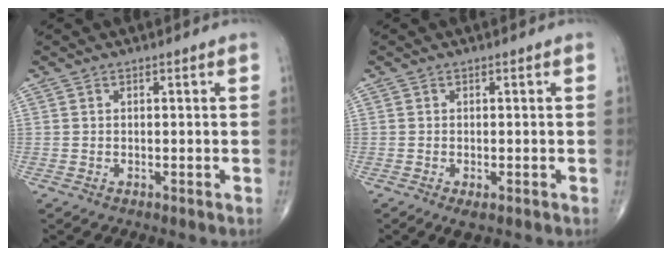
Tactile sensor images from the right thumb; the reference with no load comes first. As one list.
[{"total": 2.0, "force": [-0.9, 0.8, 1.5], "torque": [-0.030, -0.005, -0.013]}]